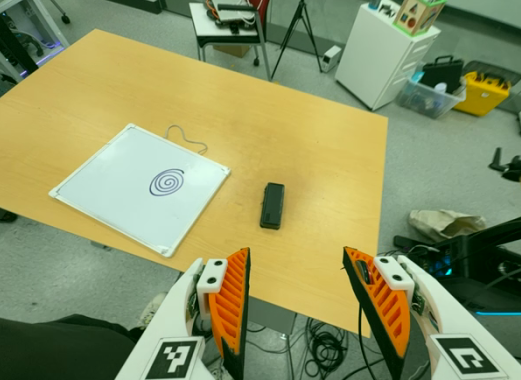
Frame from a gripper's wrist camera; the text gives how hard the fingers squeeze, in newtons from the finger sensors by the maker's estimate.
{"total": 0.0}